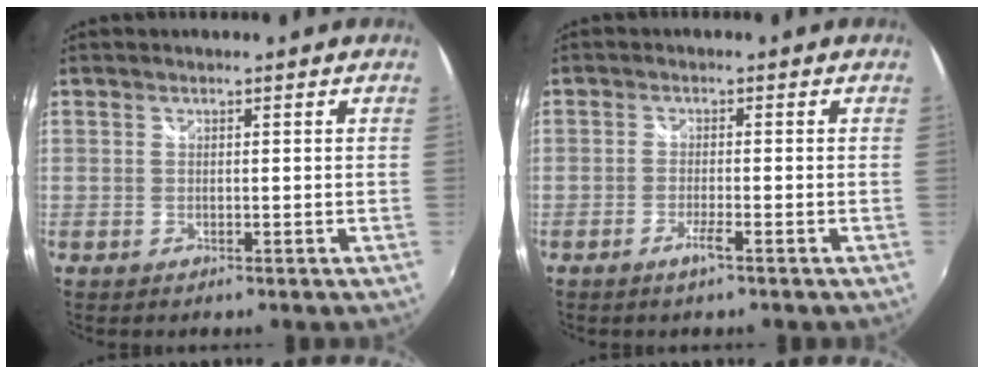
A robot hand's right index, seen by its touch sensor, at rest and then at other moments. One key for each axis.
{"total": 2.1, "fx": -1.3, "fy": -0.1, "fz": 1.6, "tx": -0.037, "ty": -0.003, "tz": -0.029}